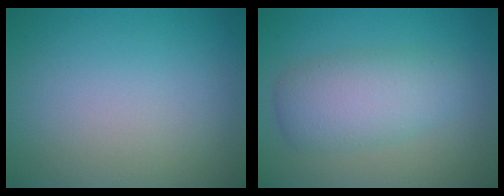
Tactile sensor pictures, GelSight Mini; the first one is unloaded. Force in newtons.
{"total": 4.6, "press": 4.6, "slide": 0.1}